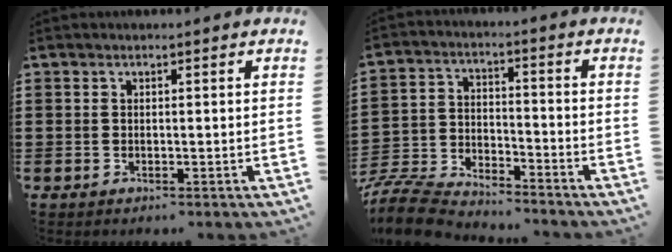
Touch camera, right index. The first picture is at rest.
{"total": 8.0, "force": [-7.8, 1.2, 1.3], "torque": [-0.051, 0.006, -0.163]}